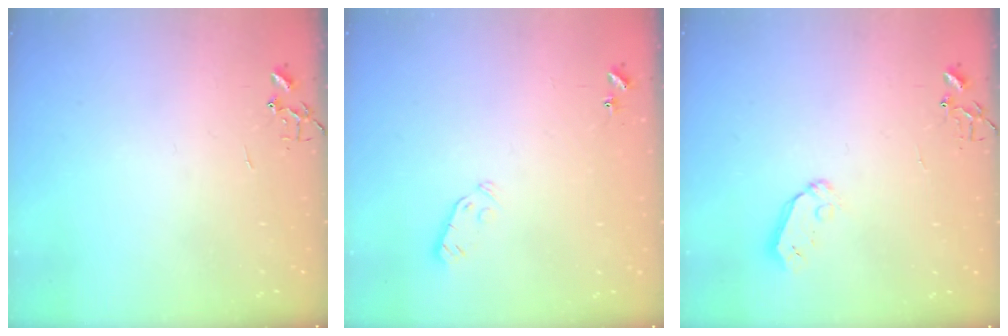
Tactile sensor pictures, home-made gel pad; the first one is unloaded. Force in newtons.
{"total": 3.0, "press": 2.9, "slide": 0.7}
{"total": 5.6, "press": 5.5, "slide": 1.1}